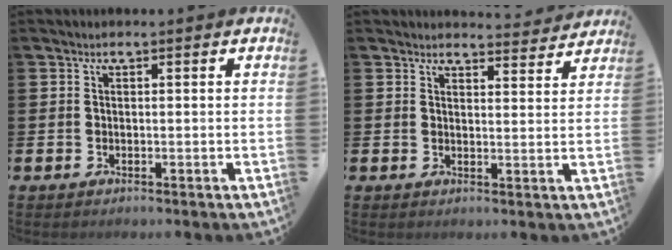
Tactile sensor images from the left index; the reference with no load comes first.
{"total": 3.5, "force": [3.5, 0.4, 0.0], "torque": [0.001, -0.023, 0.061]}